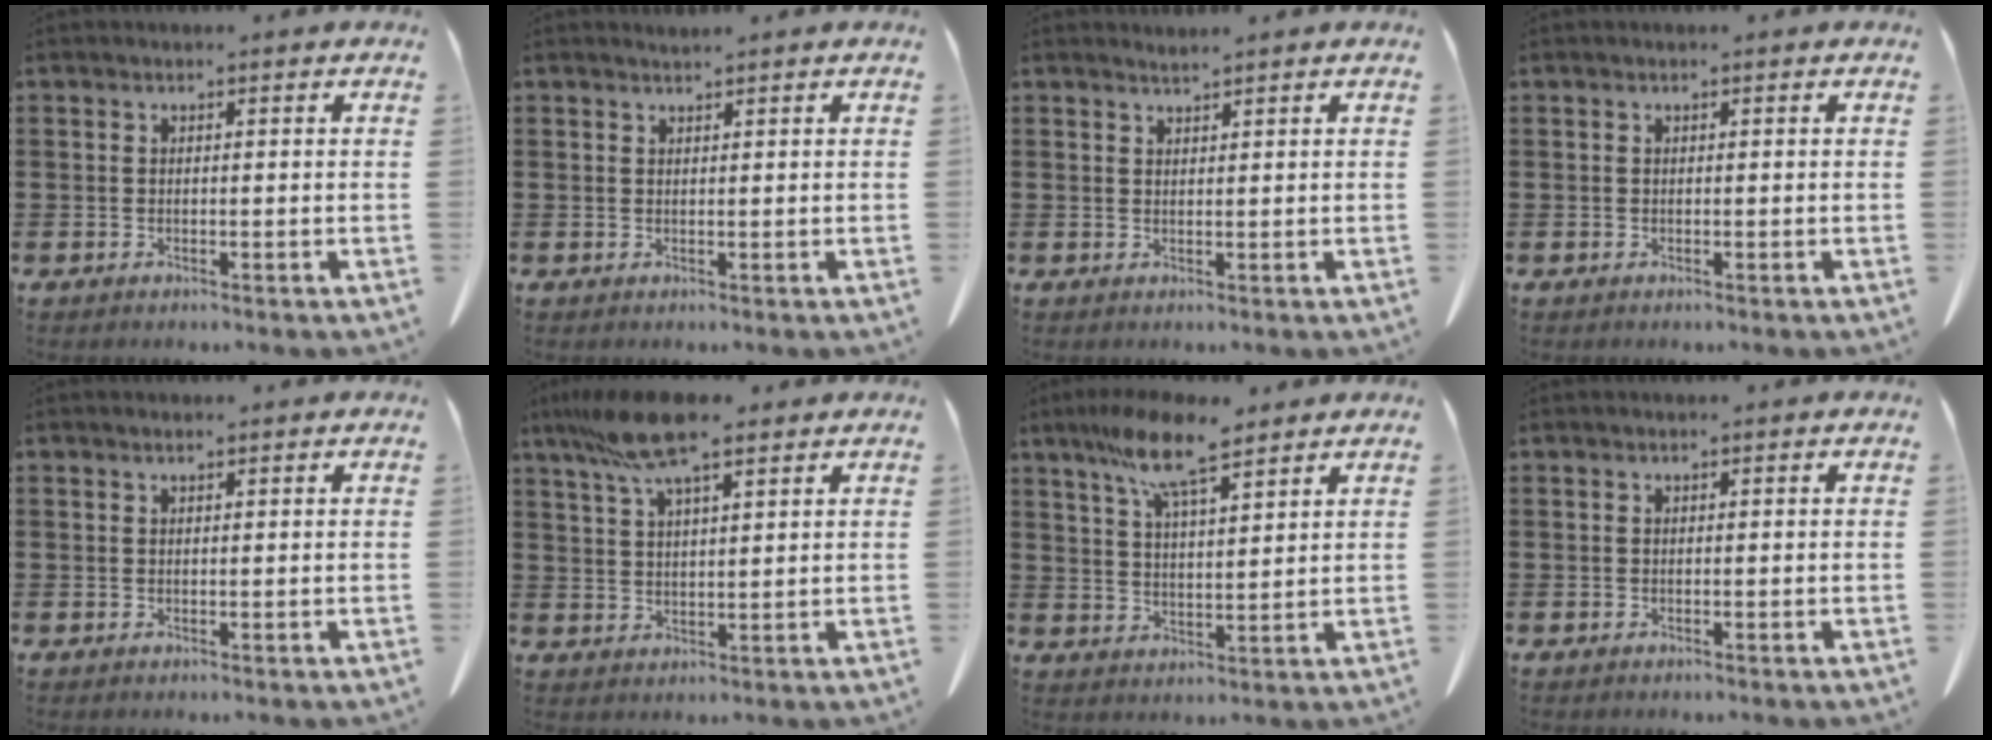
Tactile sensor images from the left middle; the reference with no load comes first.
{"total": 0.7, "force": [0.7, -0.1, 0.2], "torque": [-0.004, -0.002, 0.013]}
{"total": 1.2, "force": [1.1, -0.1, 0.2], "torque": [-0.004, -0.003, 0.022]}
{"total": 0.0}
{"total": 0.6, "force": [0.4, 0.1, 0.4], "torque": [-0.009, 0.002, 0.008]}
{"total": 9.5, "force": [6.3, 2.0, 6.8], "torque": [-0.145, -0.005, 0.114]}
{"total": 9.5, "force": [6.9, 1.8, 6.2], "torque": [-0.136, -0.007, 0.125]}
{"total": 0.0}